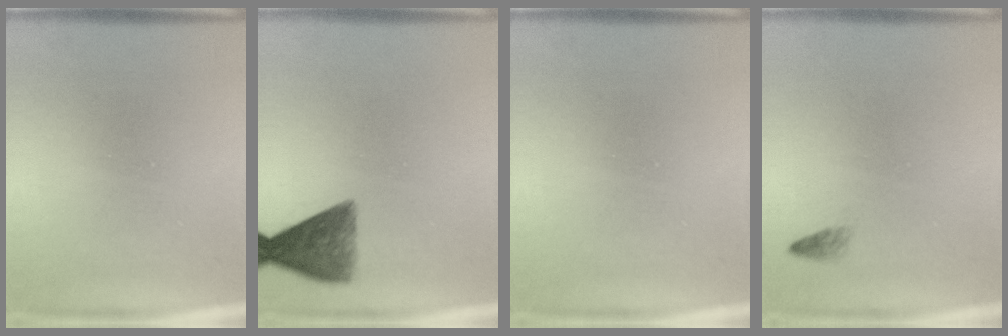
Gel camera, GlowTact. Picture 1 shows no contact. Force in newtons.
{"total": 7.3}
{"total": 0.0}
{"total": 0.8}